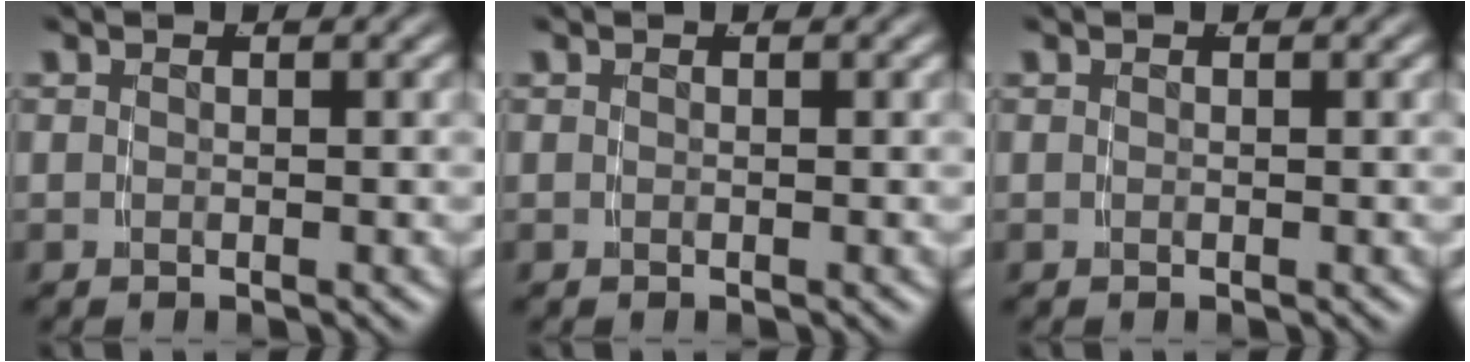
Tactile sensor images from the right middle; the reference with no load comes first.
{"total": 0.0}
{"total": 0.0}